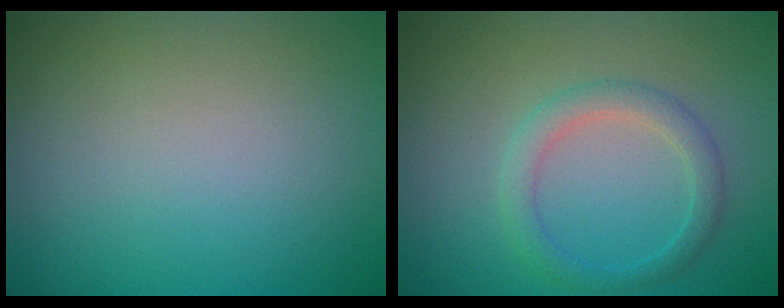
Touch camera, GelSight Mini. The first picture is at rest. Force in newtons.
{"total": 2.5, "press": 2.5, "slide": 0.1}